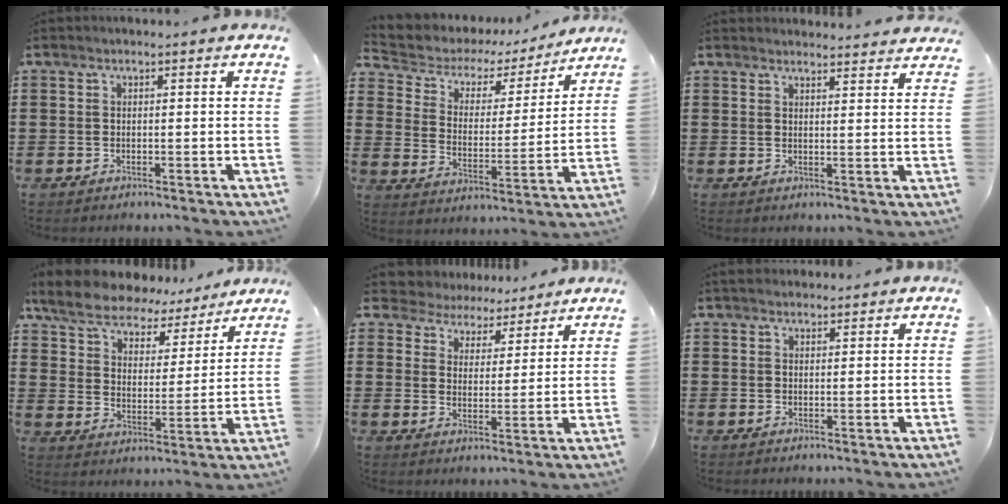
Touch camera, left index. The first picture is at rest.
{"total": 4.1, "force": [3.2, 2.4, 1.0], "torque": [-0.045, -0.021, 0.045]}
{"total": 2.7, "force": [2.7, 0.0, 0.1], "torque": [-0.002, -0.013, 0.050]}
{"total": 7.7, "force": [7.1, 2.2, 2.0], "torque": [-0.075, -0.037, 0.127]}
{"total": 5.1, "force": [4.8, 1.7, -0.3], "torque": [-0.026, -0.024, 0.086]}
{"total": 1.4, "force": [1.2, 0.6, 0.2], "torque": [-0.006, 0.004, 0.025]}